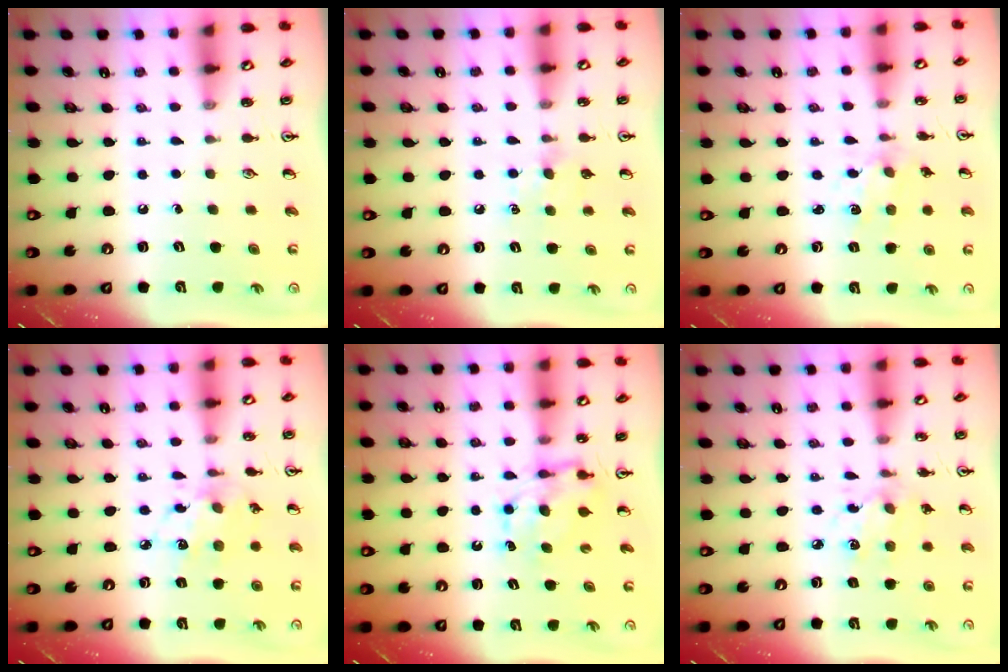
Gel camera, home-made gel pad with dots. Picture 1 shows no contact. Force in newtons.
{"total": 6.3, "press": 6.2, "slide": 0.7}
{"total": 2.1, "press": 2.1, "slide": 0.3}
{"total": 8.1, "press": 8.1, "slide": 0.4}
{"total": 7.8, "press": 7.8, "slide": 0.3}
{"total": 4.0, "press": 3.8, "slide": 1.3}